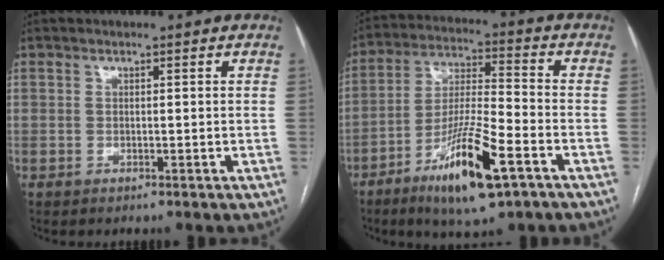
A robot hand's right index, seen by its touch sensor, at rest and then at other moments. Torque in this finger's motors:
{"motor_torque": [1.29, -0.41, 0.70, 0.20]}